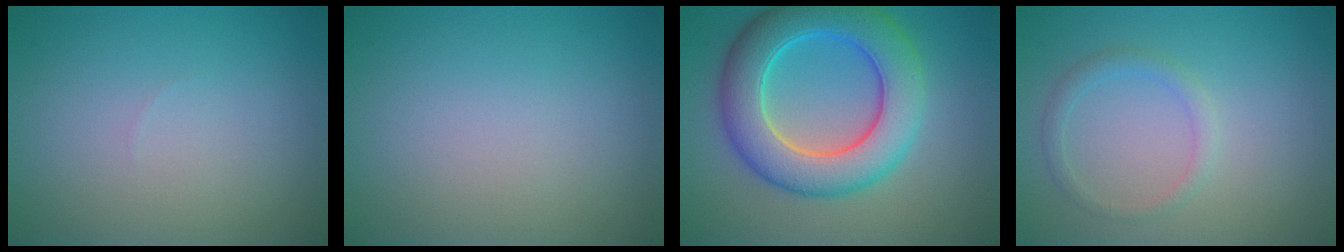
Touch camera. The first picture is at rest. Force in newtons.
{"total": 0.0}
{"total": 8.7, "press": 8.7, "slide": 0.3}
{"total": 1.5, "press": 1.5, "slide": 0.1}